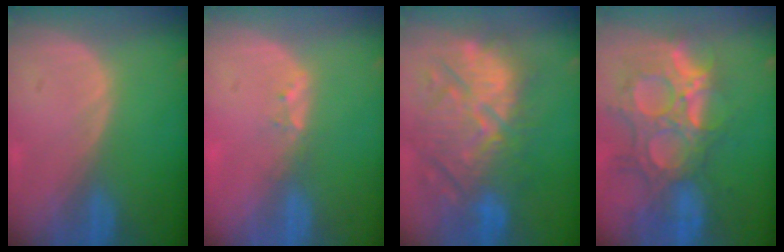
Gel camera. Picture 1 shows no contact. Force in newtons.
{"total": 1.7, "press": 1.5, "slide": 0.9}
{"total": 12.8, "press": 12.2, "slide": 4.0}
{"total": 13.4, "press": 11.4, "slide": 7.0}